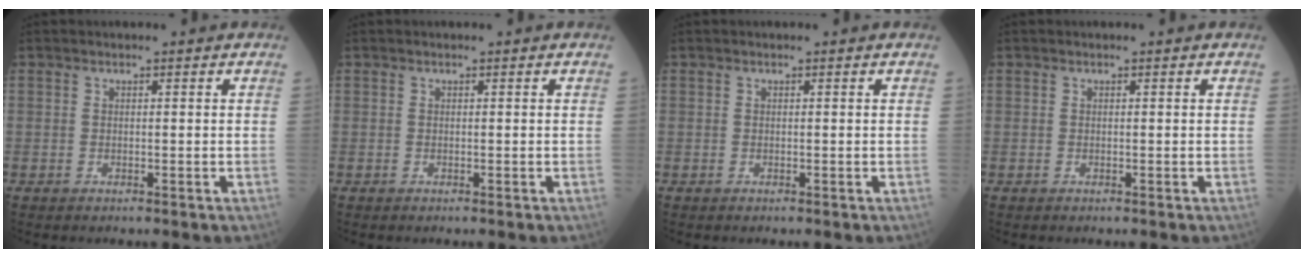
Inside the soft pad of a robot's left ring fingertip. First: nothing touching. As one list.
[{"total": 0.0}, {"total": 0.0}, {"total": 0.0}]